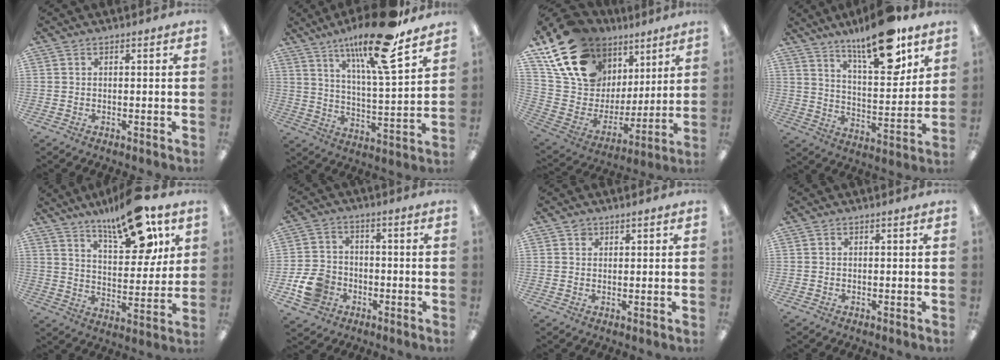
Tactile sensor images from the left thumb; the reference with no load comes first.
{"total": 18.8, "force": [13.1, 3.7, 12.9], "torque": [-0.222, -0.067, 0.209]}
{"total": 20.6, "force": [13.4, 12.9, 8.8], "torque": [-0.185, -0.065, 0.260]}
{"total": 18.4, "force": [13.3, 5.6, 11.3], "torque": [-0.179, -0.076, 0.217]}
{"total": 18.2, "force": [12.6, 6.8, 11.2], "torque": [-0.167, -0.068, 0.207]}
{"total": 8.8, "force": [-3.5, 7.0, 4.1], "torque": [-0.103, 0.022, -0.063]}
{"total": 1.5, "force": [1.1, 1.0, 0.2], "torque": [0.003, -0.003, 0.019]}
{"total": 0.0}